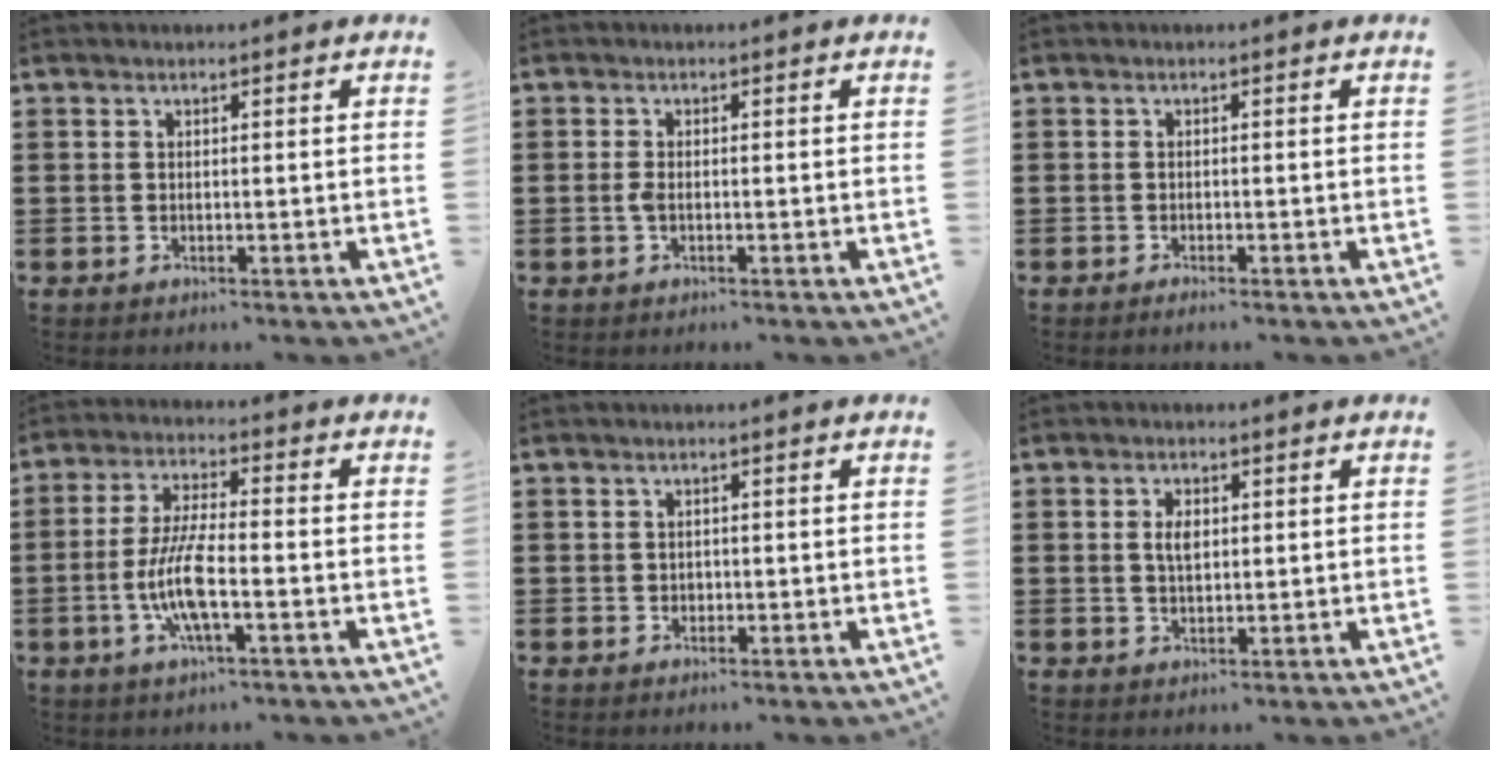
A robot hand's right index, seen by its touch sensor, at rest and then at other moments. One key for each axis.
{"total": 1.3, "fx": -0.4, "fy": 0.4, "fz": 1.2, "tx": -0.030, "ty": -0.004, "tz": -0.008}
{"total": 0.7, "fx": -0.7, "fy": -0.1, "fz": 0.2, "tx": -0.006, "ty": -0.004, "tz": -0.012}
{"total": 8.3, "fx": -2.4, "fy": 2.1, "fz": 7.6, "tx": -0.168, "ty": -0.011, "tz": -0.052}
{"total": 0.8, "fx": 0.2, "fy": 0.8, "fz": 0.2, "tx": -0.006, "ty": 0.004, "tz": 0.004}
{"total": 2.6, "fx": 0.5, "fy": 1.3, "fz": 2.2, "tx": -0.039, "ty": 0.004, "tz": 0.005}